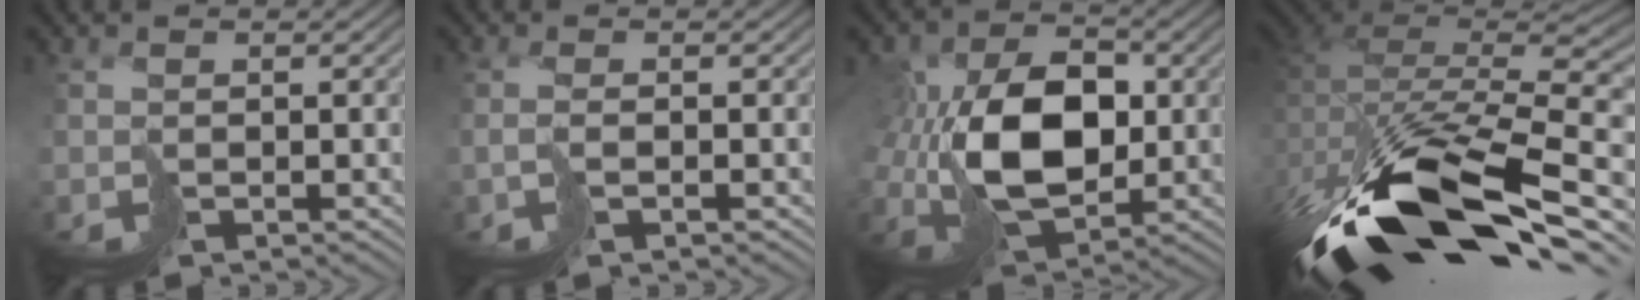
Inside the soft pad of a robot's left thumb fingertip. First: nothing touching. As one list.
[{"total": 1.1, "force": [0.3, -0.2, 1.0], "torque": [-0.022, 0.000, -0.004]}, {"total": 11.7, "force": [0.8, 7.5, 9.0], "torque": [-0.179, 0.006, 0.015]}, {"total": 14.9, "force": [-8.0, 7.1, 10.5], "torque": [-0.213, -0.033, -0.127]}]